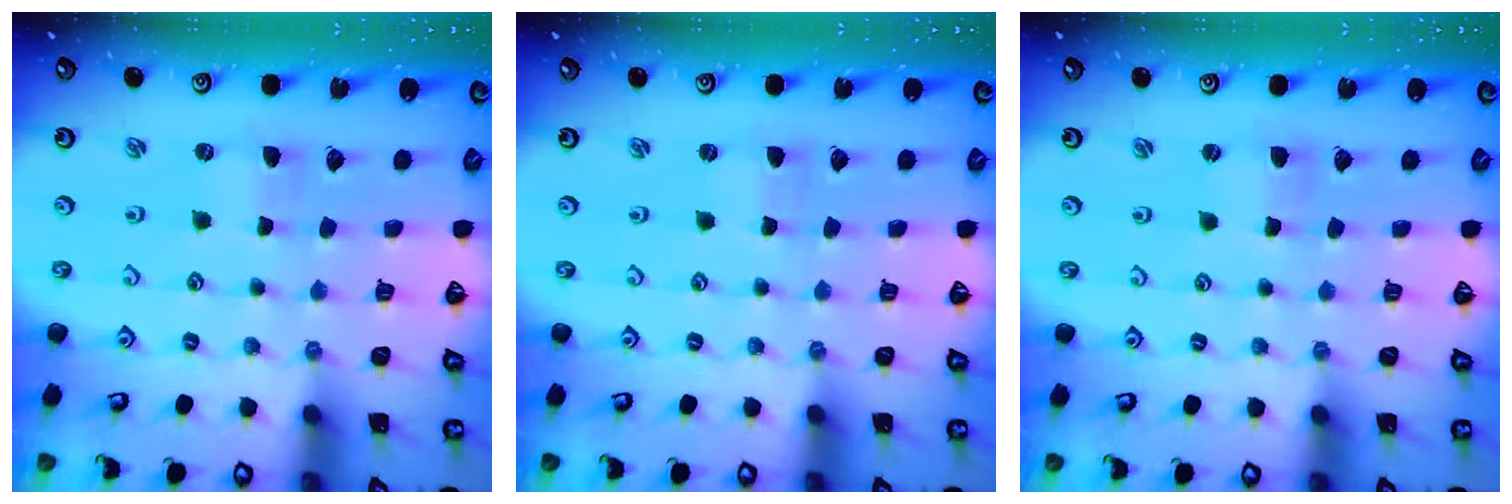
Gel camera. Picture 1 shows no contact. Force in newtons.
{"total": 0.0}
{"total": 1.2, "press": 1.2, "slide": 0.1}